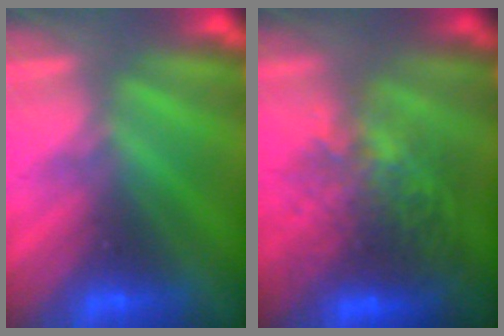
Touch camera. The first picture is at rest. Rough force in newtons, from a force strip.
{"total": 7.5}